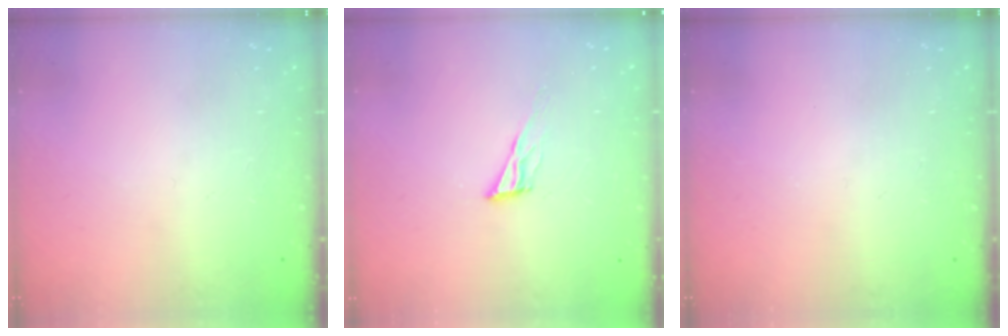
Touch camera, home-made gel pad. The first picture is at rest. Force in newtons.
{"total": 8.7, "press": 8.3, "slide": 2.6}
{"total": 0.0}